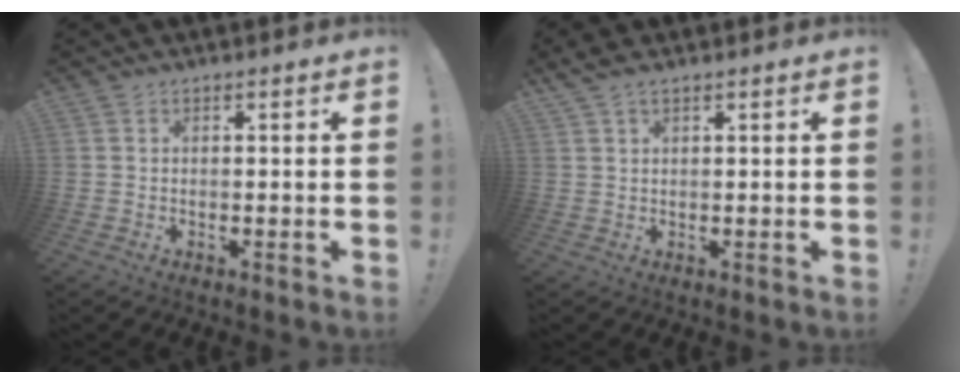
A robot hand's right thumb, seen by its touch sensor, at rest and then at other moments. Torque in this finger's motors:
{"motor_torque": [-0.97, 1.13, 0.18, 0.01, 0.01]}